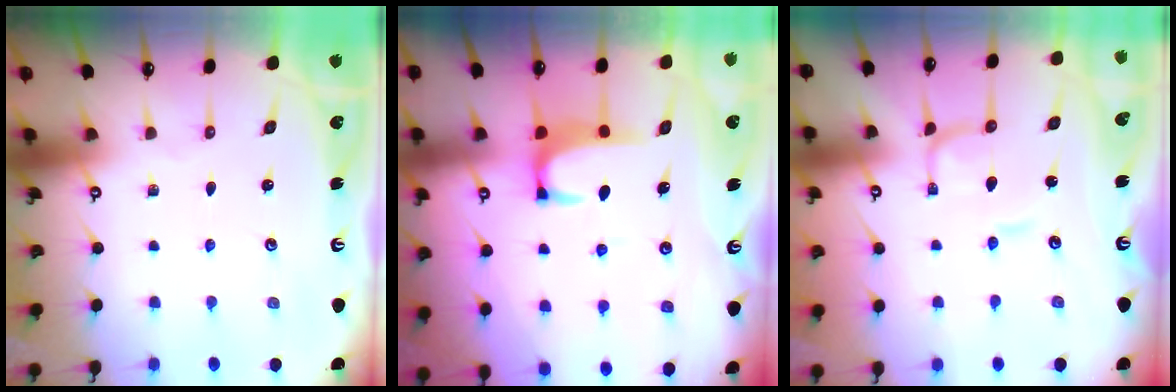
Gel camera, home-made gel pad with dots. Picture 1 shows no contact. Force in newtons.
{"total": 2.3, "press": 2.3, "slide": 0.3}
{"total": 1.2, "press": 1.2, "slide": 0.3}